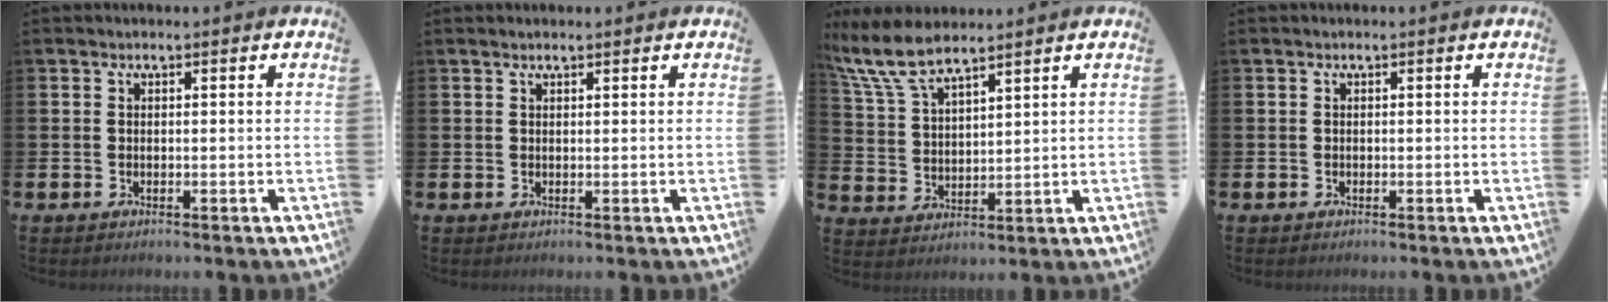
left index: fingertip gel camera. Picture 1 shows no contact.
{"total": 0.8, "force": [0.8, 0.1, 0.3], "torque": [-0.004, 0.001, 0.013]}
{"total": 7.6, "force": [6.7, 1.5, 3.2], "torque": [-0.089, -0.018, 0.124]}
{"total": 0.0}